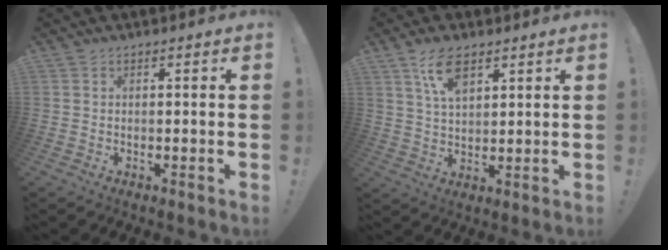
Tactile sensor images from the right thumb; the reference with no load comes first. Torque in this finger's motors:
{"motor_torque": [-0.10, 0.02, 0.42, 0.34, 0.05]}